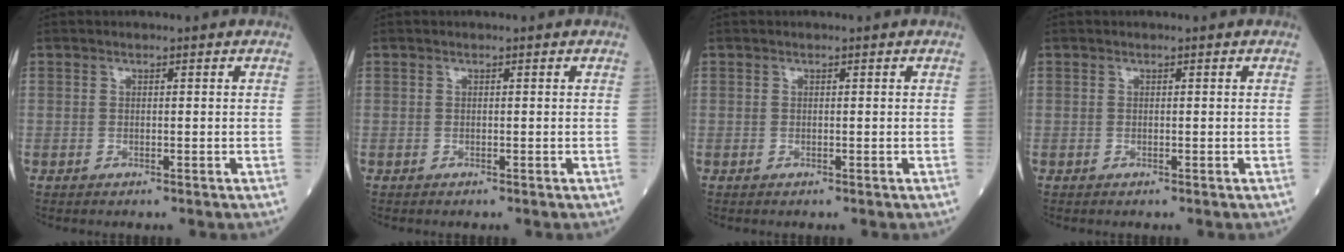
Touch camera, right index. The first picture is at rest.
{"total": 0.0}
{"total": 0.0}
{"total": 0.0}